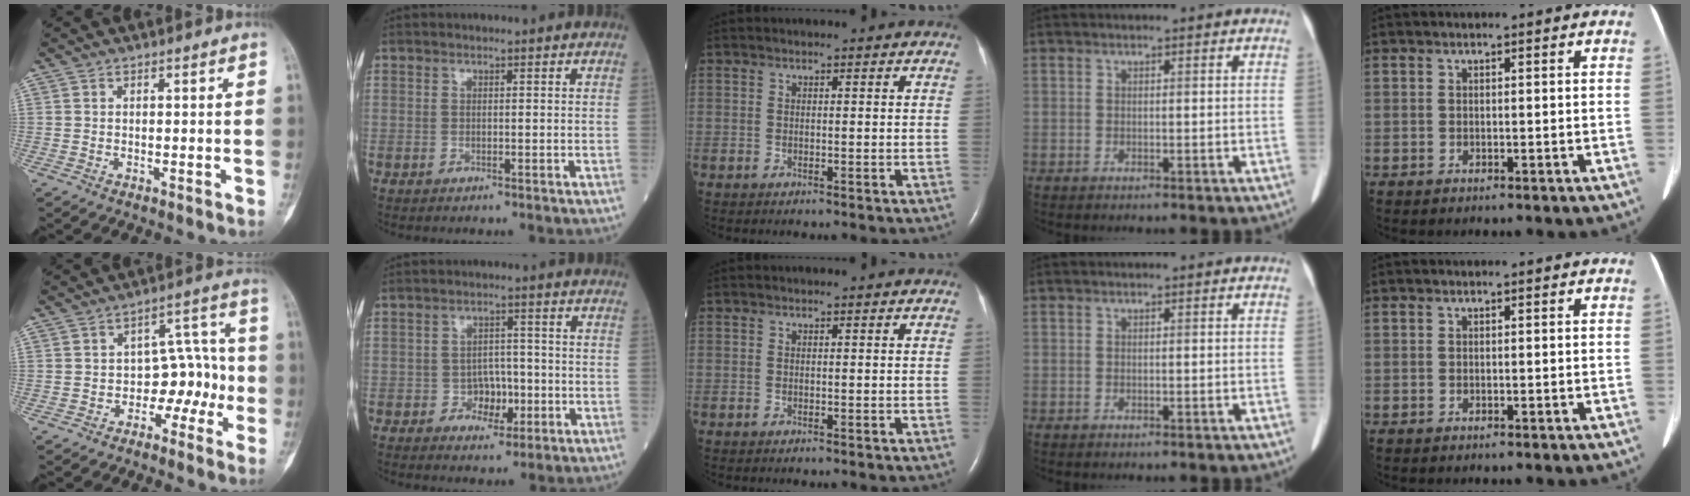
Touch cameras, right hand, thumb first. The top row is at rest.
{"thumb": {"total": 10.5, "force": [-3.3, 7.3, 6.8], "torque": [-0.035, 0.064, -0.052]}, "index": {"total": 6.5, "force": [-2.2, 3.3, 5.1], "torque": [-0.086, 0.006, -0.032]}}